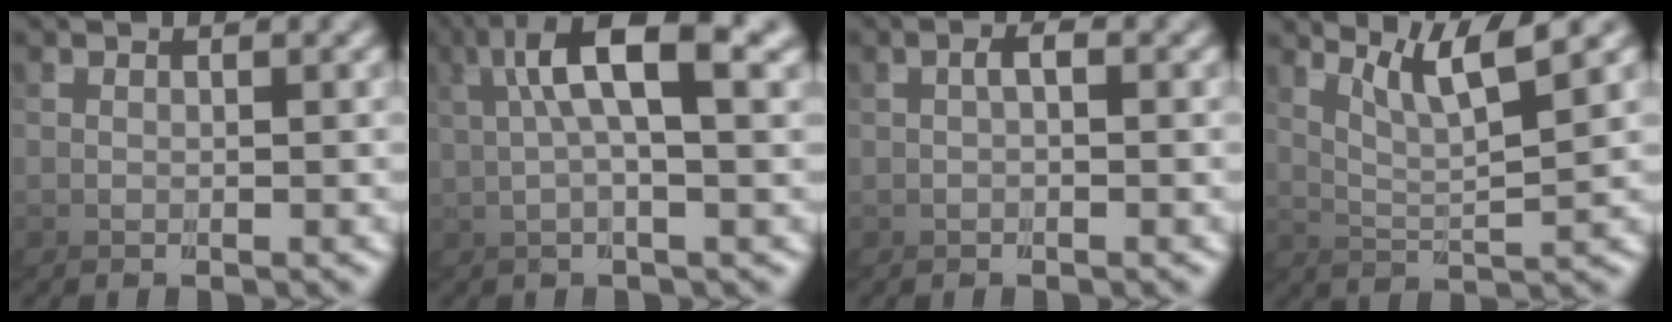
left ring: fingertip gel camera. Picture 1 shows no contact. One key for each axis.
{"total": 4.7, "fx": 3.0, "fy": 0.1, "fz": 3.7, "tx": -0.077, "ty": 0.036, "tz": 0.036}
{"total": 1.3, "fx": -0.5, "fy": -1.0, "fz": -0.5, "tx": -0.012, "ty": -0.006, "tz": -0.006}
{"total": 6.5, "fx": 5.4, "fy": -3.3, "fz": -1.5, "tx": -0.010, "ty": 0.034, "tz": 0.073}